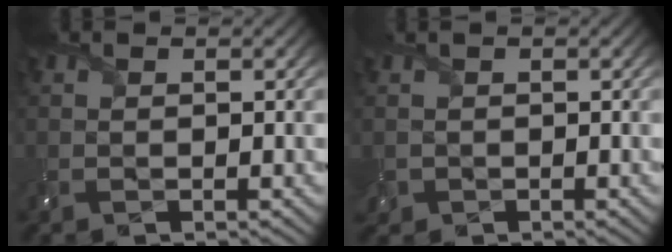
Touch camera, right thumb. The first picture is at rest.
{"total": 1.5, "force": [-0.1, 1.5, 0.2], "torque": [-0.012, -0.008, -0.005]}